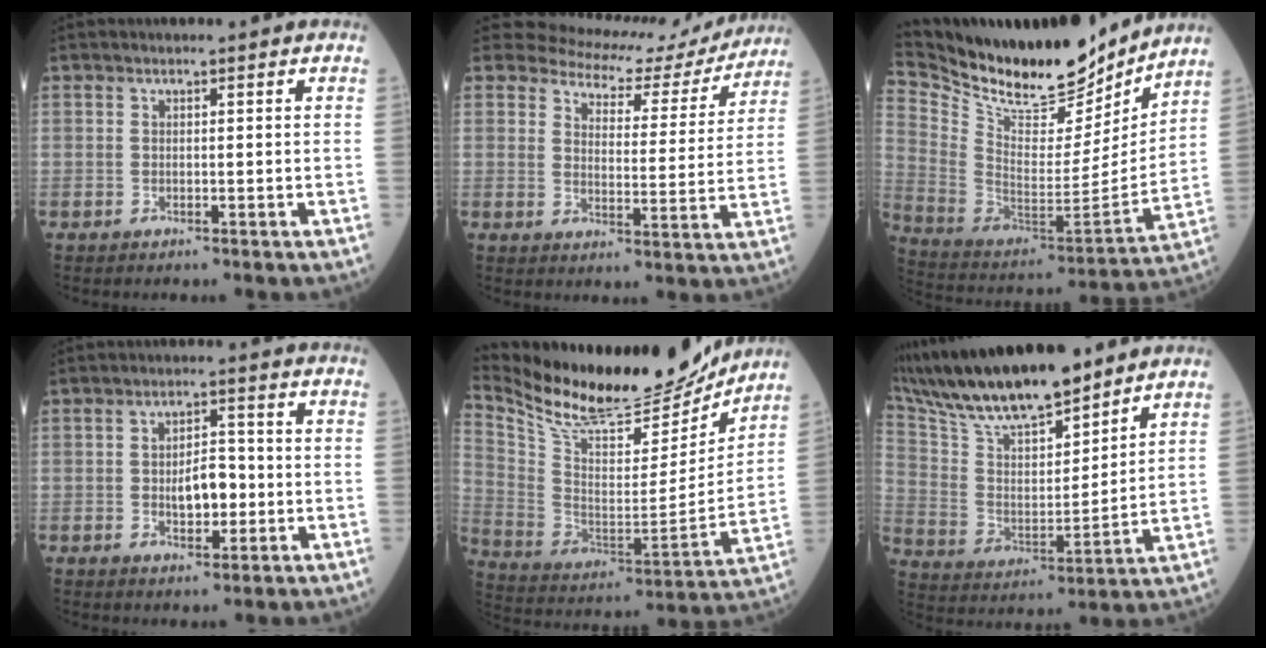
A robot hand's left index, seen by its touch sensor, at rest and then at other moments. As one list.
[{"total": 13.6, "force": [12.4, 5.0, 2.7], "torque": [-0.023, -0.010, 0.139]}, {"total": 23.1, "force": [20.2, 6.5, 9.0], "torque": [-0.183, -0.036, 0.333]}, {"total": 5.3, "force": [-1.1, 2.5, 4.6], "torque": [-0.073, 0.004, -0.017]}, {"total": 23.2, "force": [21.1, 5.0, 8.1], "torque": [-0.165, -0.038, 0.337]}, {"total": 19.5, "force": [16.6, 3.4, 9.6], "torque": [-0.180, 0.013, 0.303]}]